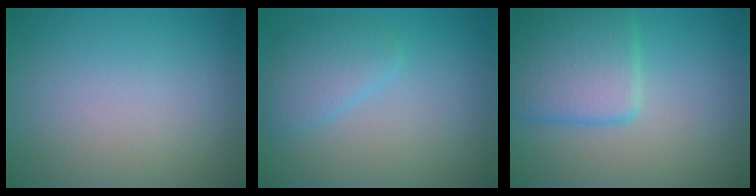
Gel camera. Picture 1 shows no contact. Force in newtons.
{"total": 2.7, "press": 2.7, "slide": 0.2}
{"total": 5.3, "press": 5.3, "slide": 0.3}